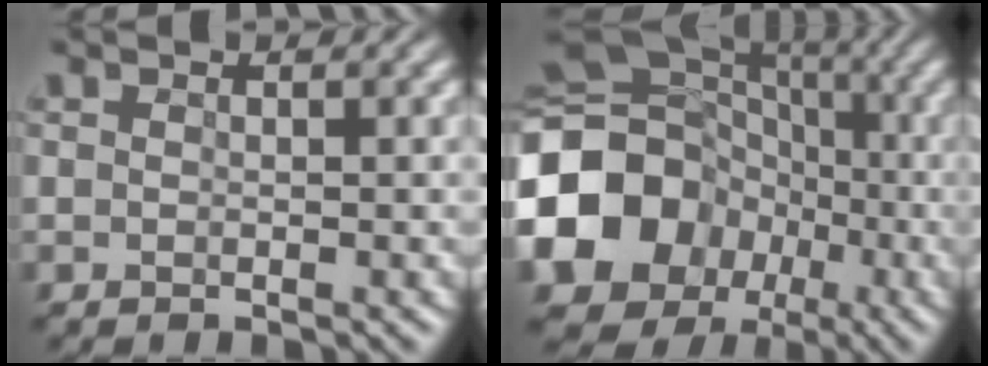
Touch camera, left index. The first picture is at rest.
{"total": 15.6, "force": [-3.6, 13.6, 6.6], "torque": [-0.170, -0.002, -0.091]}